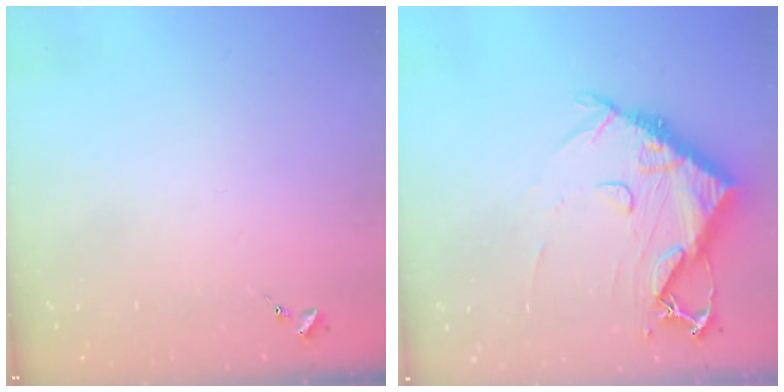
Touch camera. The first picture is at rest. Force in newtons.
{"total": 13.0, "press": 12.9, "slide": 1.5}